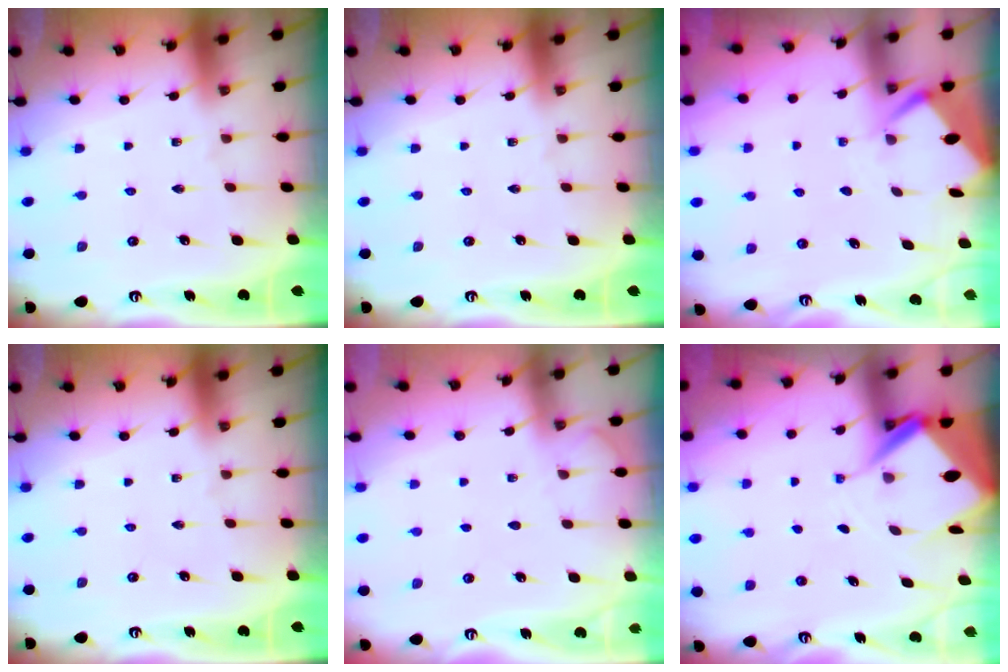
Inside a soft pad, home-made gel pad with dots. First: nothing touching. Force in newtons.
{"total": 0.0}
{"total": 2.8, "press": 2.8, "slide": 0.3}
{"total": 0.0}
{"total": 2.3, "press": 2.3, "slide": 0.3}
{"total": 6.2, "press": 6.2, "slide": 0.5}